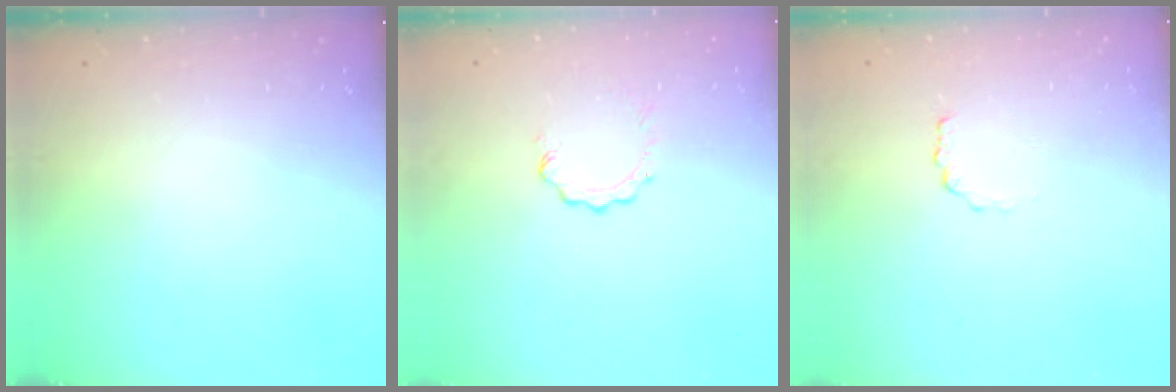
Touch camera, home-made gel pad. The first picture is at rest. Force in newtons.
{"total": 2.8, "press": 2.8, "slide": 0.4}
{"total": 1.0, "press": 1.0, "slide": 0.2}